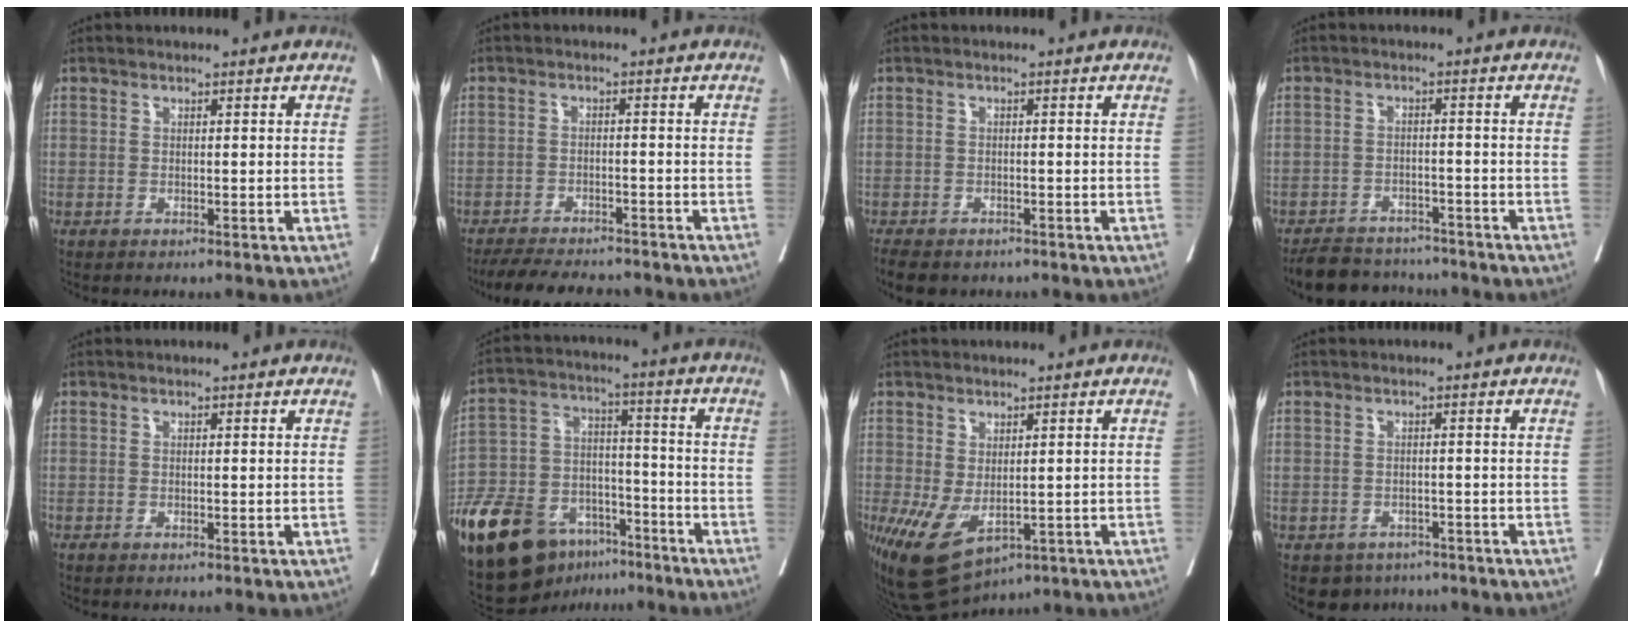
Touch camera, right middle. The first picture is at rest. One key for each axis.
{"total": 10.2, "fx": -9.2, "fy": 2.3, "fz": 3.6, "tx": -0.052, "ty": -0.005, "tz": -0.132}
{"total": 6.2, "fx": -5.1, "fy": 2.6, "fz": 2.6, "tx": -0.039, "ty": -0.008, "tz": -0.069}
{"total": 9.3, "fx": -8.6, "fy": 2.9, "fz": 1.9, "tx": -0.024, "ty": 0.008, "tz": -0.124}
{"total": 0.0}
{"total": 22.7, "fx": -14.9, "fy": 12.0, "fz": 12.1, "tx": -0.284, "ty": 0.011, "tz": -0.259}
{"total": 9.3, "fx": -3.4, "fy": 4.7, "fz": 7.3, "tx": -0.130, "ty": -0.019, "tz": -0.038}
{"total": 4.3, "fx": -3.3, "fy": 2.8, "fz": 0.2, "tx": 0.006, "ty": 0.008, "tz": -0.045}